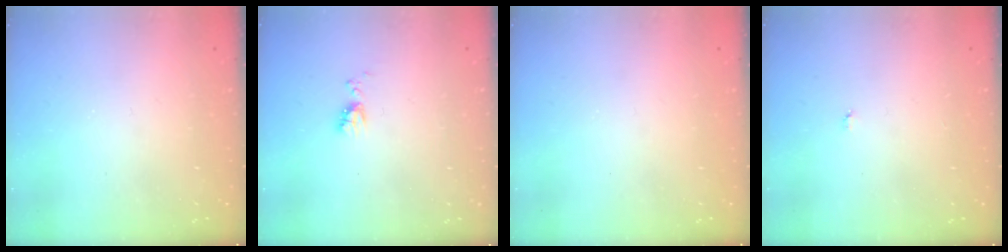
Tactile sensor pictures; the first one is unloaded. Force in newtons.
{"total": 5.7, "press": 5.7, "slide": 0.8}
{"total": 0.0}
{"total": 2.9, "press": 2.9, "slide": 0.3}